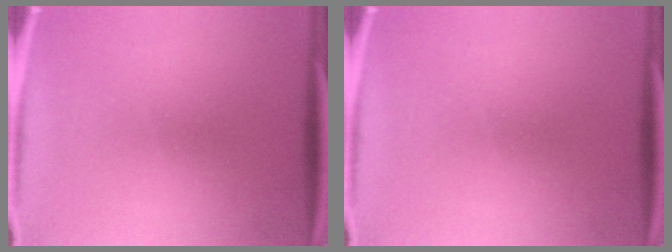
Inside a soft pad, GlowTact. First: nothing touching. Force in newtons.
{"total": 0.0}